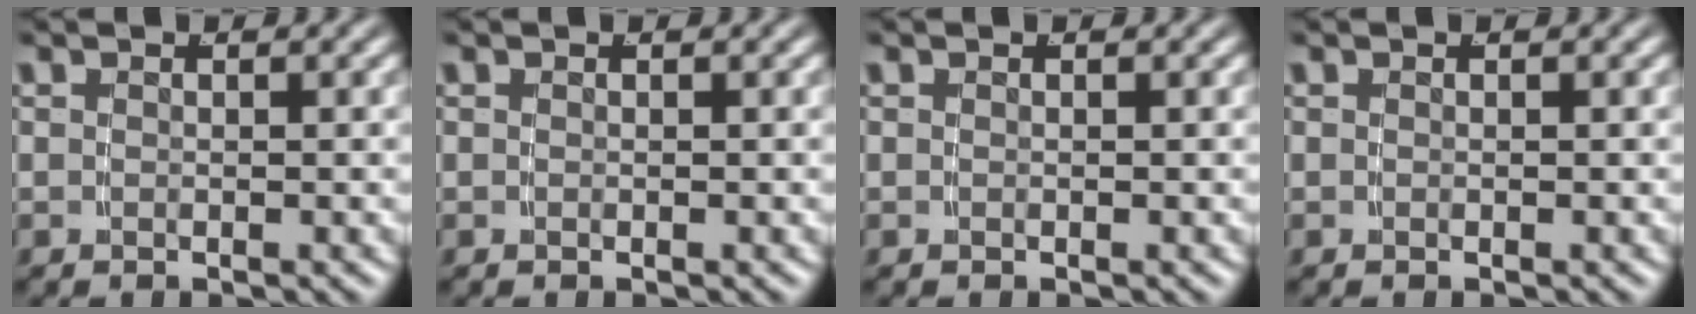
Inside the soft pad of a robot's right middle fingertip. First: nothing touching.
{"total": 0.0}
{"total": 0.0}
{"total": 0.0}